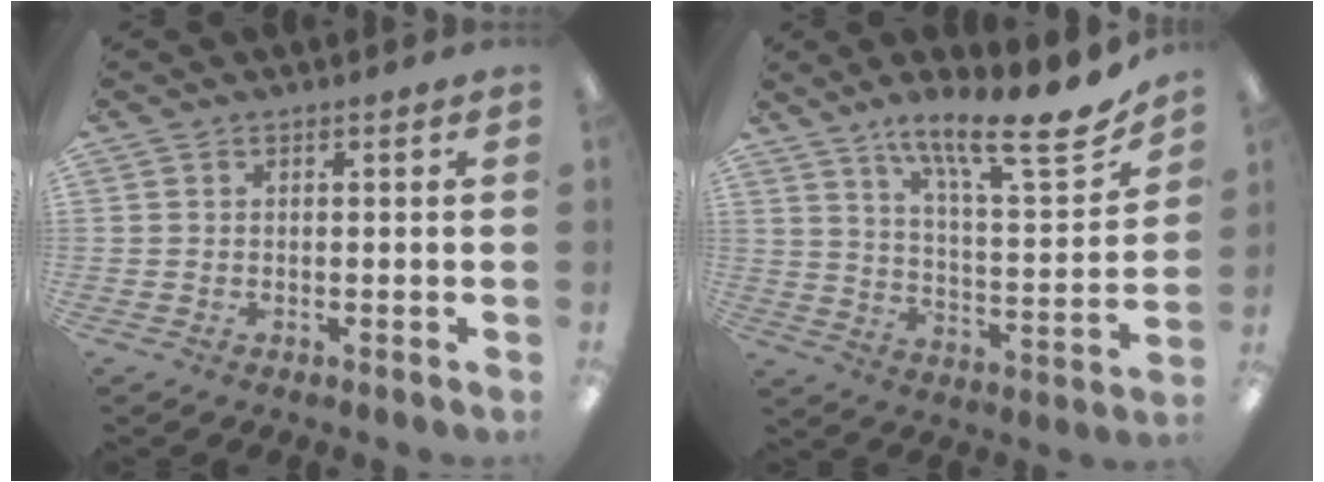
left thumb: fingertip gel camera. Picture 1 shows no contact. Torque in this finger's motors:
{"motor_torque": [0.31, 0.19, 1.42, -1.35, 0.24]}